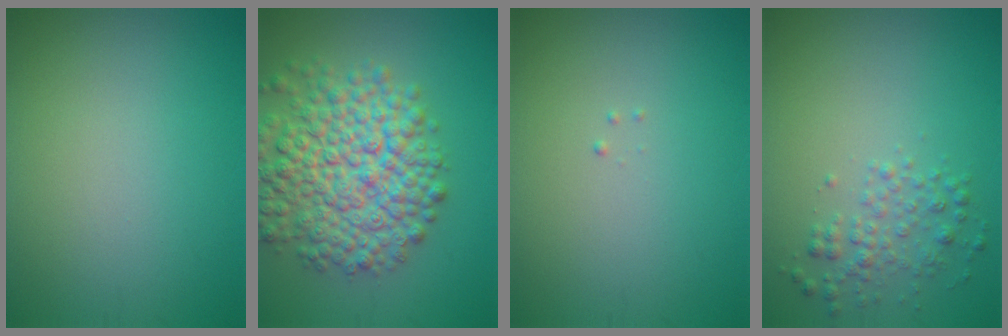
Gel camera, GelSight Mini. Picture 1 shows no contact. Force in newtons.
{"total": 9.2, "press": 9.2, "slide": 0.4}
{"total": 0.0}
{"total": 2.2, "press": 2.2, "slide": 0.1}